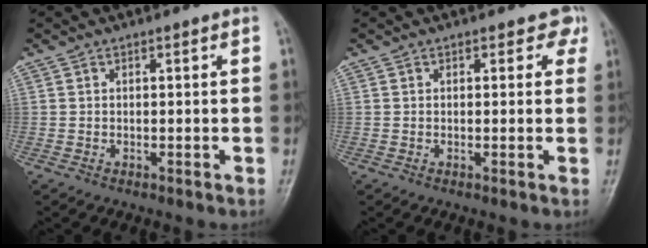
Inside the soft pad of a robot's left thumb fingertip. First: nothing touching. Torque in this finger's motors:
{"motor_torque": [-0.05, 0.01, -0.18, 0.00, 0.02]}